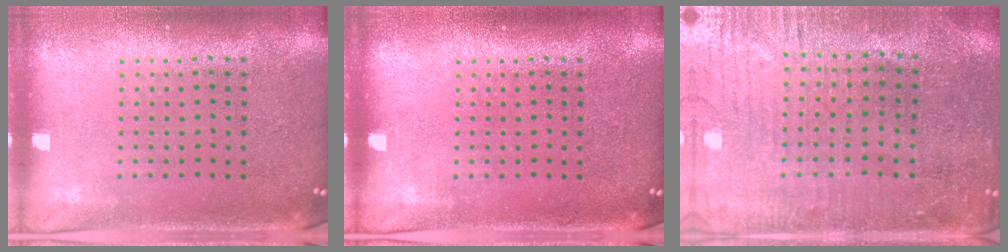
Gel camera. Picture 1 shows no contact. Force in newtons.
{"total": 0.0}
{"total": 1.1, "press": 1.0, "slide": 0.4}